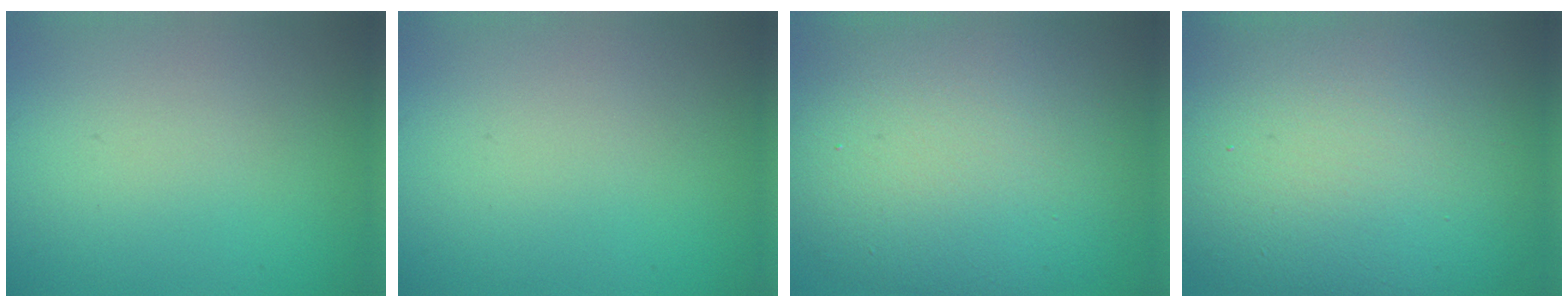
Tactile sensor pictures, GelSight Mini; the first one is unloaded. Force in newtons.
{"total": 0.0}
{"total": 13.4, "press": 13.4, "slide": 1.0}
{"total": 17.3, "press": 17.2, "slide": 1.6}